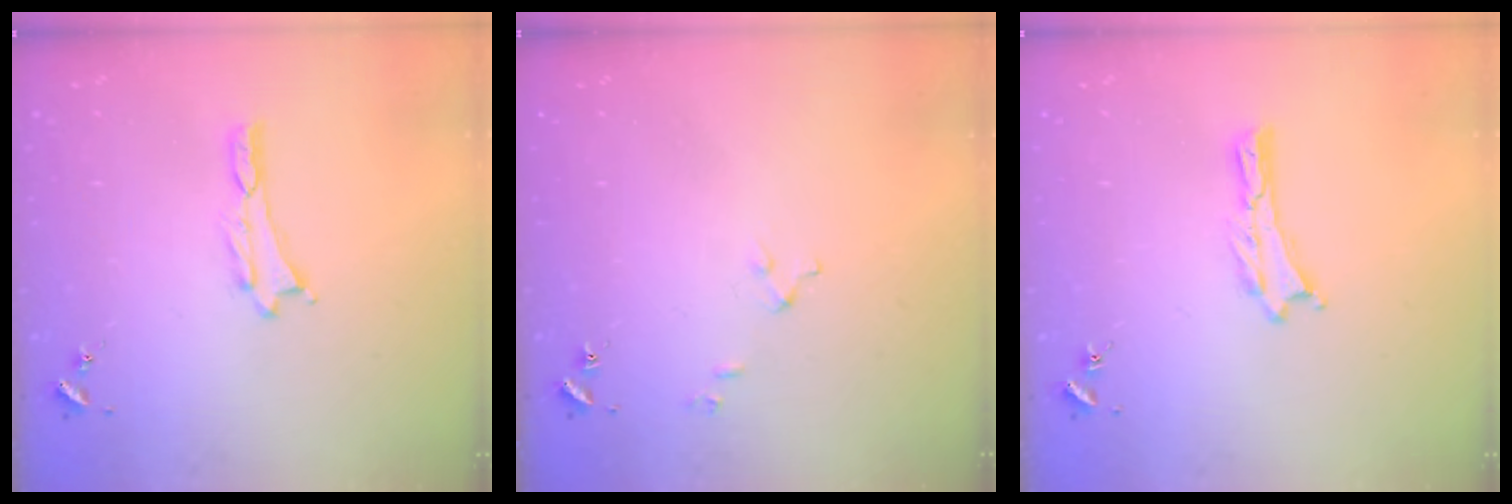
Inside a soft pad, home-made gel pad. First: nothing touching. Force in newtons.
{"total": 2.6, "press": 2.6, "slide": 0.3}
{"total": 0.0}